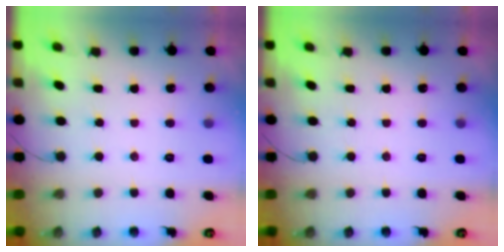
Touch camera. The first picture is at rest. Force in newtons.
{"total": 0.0}